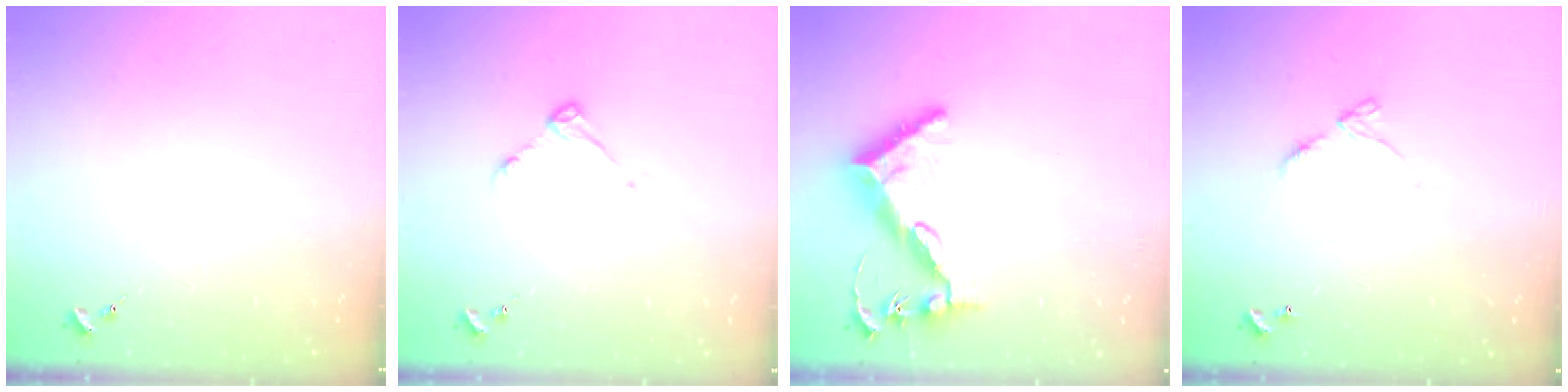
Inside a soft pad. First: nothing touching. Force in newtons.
{"total": 3.7, "press": 3.7, "slide": 0.5}
{"total": 12.8, "press": 12.8, "slide": 0.8}
{"total": 6.1, "press": 6.0, "slide": 0.6}